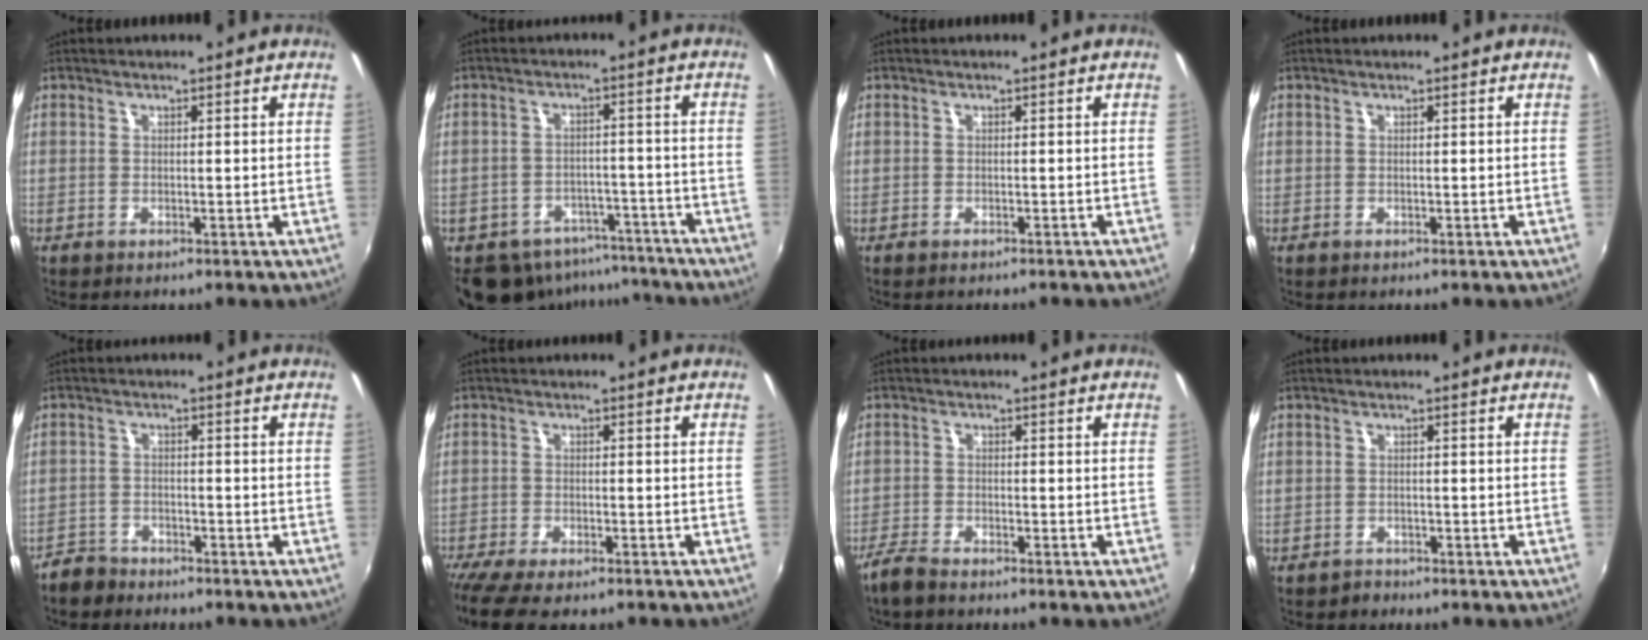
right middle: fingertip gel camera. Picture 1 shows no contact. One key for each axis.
{"total": 13.7, "fx": -10.5, "fy": 7.8, "fz": 4.1, "tx": -0.100, "ty": 0.013, "tz": -0.127}
{"total": 1.6, "fx": -1.5, "fy": 0.3, "fz": 0.6, "tx": -0.016, "ty": -0.010, "tz": -0.022}
{"total": 0.0}
{"total": 4.3, "fx": -3.7, "fy": 2.1, "fz": 0.5, "tx": -0.027, "ty": 0.004, "tz": -0.072}
{"total": 10.0, "fx": -8.1, "fy": 2.3, "fz": 5.4, "tx": -0.130, "ty": -0.045, "tz": -0.143}
{"total": 3.8, "fx": -3.4, "fy": 0.8, "fz": 1.5, "tx": -0.051, "ty": -0.009, "tz": -0.071}
{"total": 1.5, "fx": -1.2, "fy": 0.9, "fz": -0.2, "tx": 0.002, "ty": 0.004, "tz": -0.020}